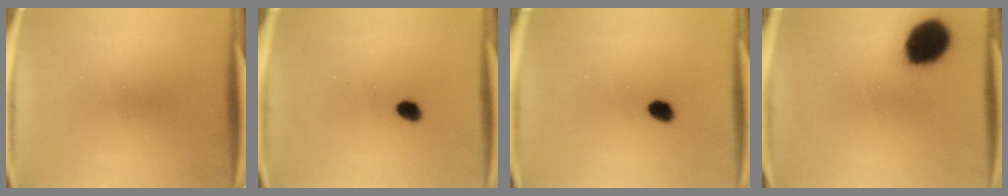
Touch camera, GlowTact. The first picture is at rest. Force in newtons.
{"total": 2.5}
{"total": 2.7}
{"total": 15.3}